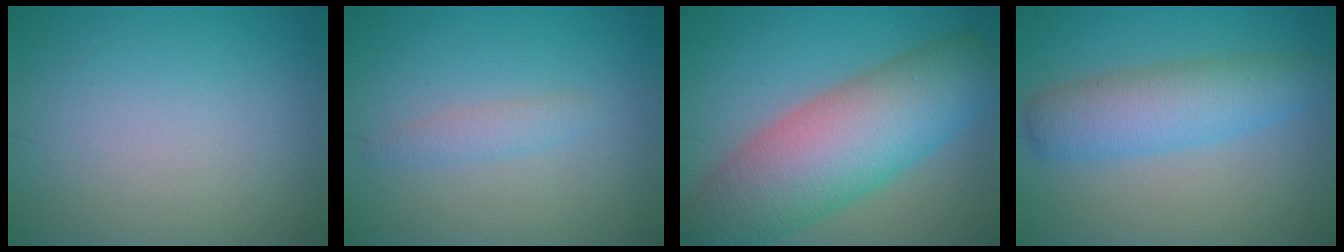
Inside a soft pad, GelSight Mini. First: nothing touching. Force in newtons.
{"total": 1.4, "press": 1.4, "slide": 0.1}
{"total": 11.6, "press": 11.6, "slide": 0.3}
{"total": 5.3, "press": 5.3, "slide": 0.0}